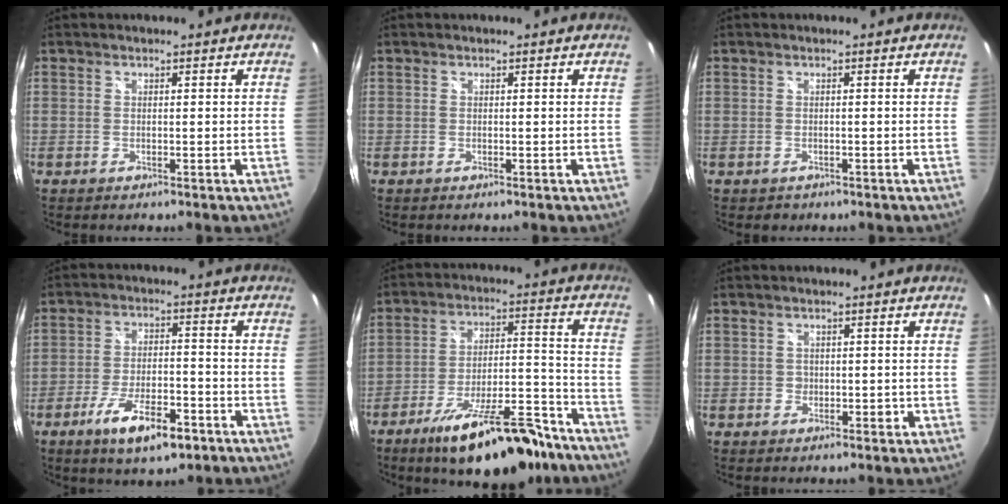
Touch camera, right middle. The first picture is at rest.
{"total": 0.0}
{"total": 1.1, "force": [-0.5, 1.0, 0.2], "torque": [-0.007, -0.003, -0.005]}
{"total": 11.0, "force": [-6.5, 3.8, 8.1], "torque": [-0.163, -0.013, -0.105]}
{"total": 20.5, "force": [-15.4, 5.7, 12.3], "torque": [-0.197, -0.007, -0.226]}
{"total": 1.6, "force": [-0.4, 1.5, 0.4], "torque": [-0.003, -0.002, -0.006]}